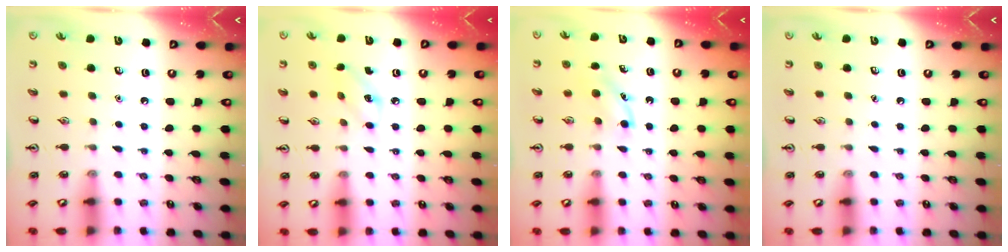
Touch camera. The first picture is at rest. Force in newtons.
{"total": 3.5, "press": 3.4, "slide": 1.1}
{"total": 4.3, "press": 4.1, "slide": 1.3}
{"total": 0.0}